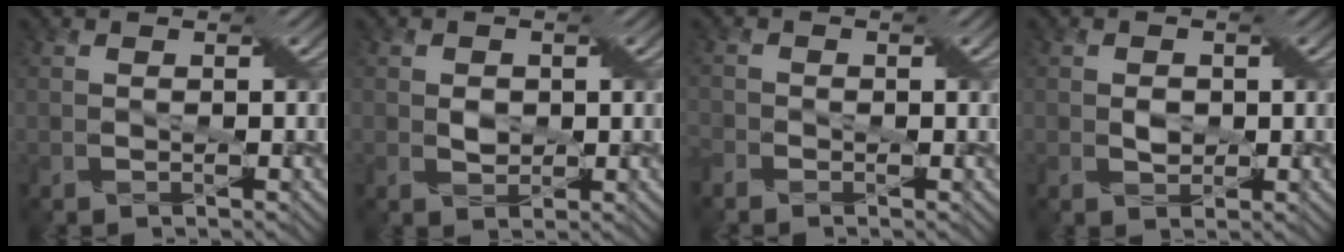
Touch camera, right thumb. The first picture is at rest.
{"total": 1.7, "force": [0.2, 1.5, 0.9], "torque": [-0.023, -0.003, 0.002]}
{"total": 1.7, "force": [-1.2, 0.9, 0.9], "torque": [-0.024, -0.004, -0.033]}
{"total": 1.6, "force": [0.0, 1.4, 0.9], "torque": [-0.023, -0.003, -0.001]}